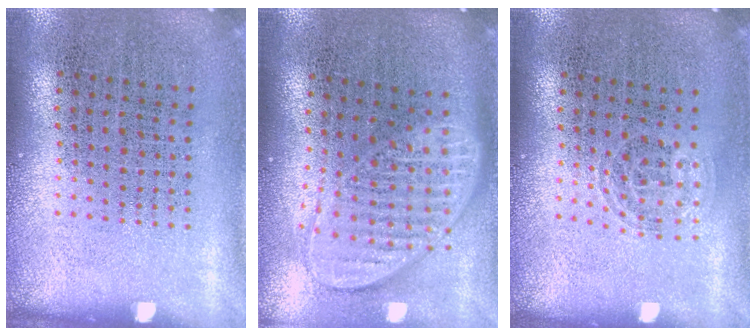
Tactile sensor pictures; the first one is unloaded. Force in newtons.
{"total": 1.9, "press": 1.5, "slide": 1.1}
{"total": 1.0, "press": 0.6, "slide": 0.7}